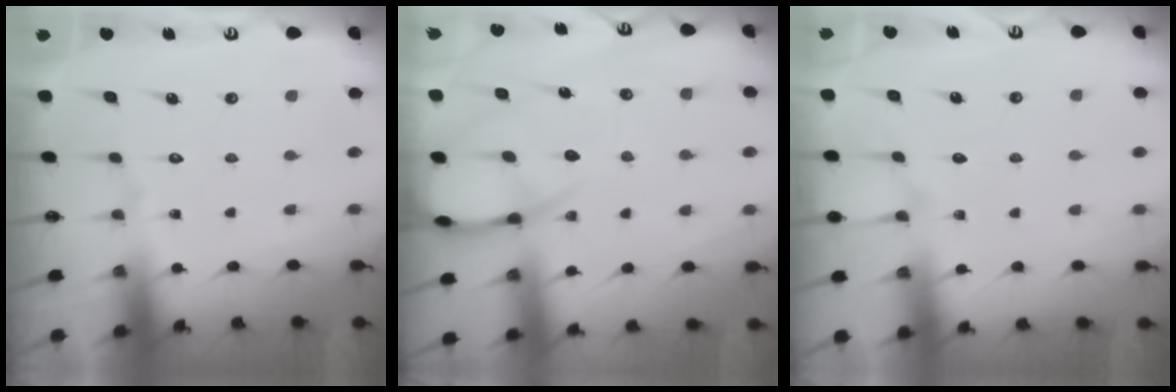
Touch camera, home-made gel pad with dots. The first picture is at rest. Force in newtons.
{"total": 11.5, "press": 11.5, "slide": 1.2}
{"total": 3.5, "press": 3.5, "slide": 0.6}